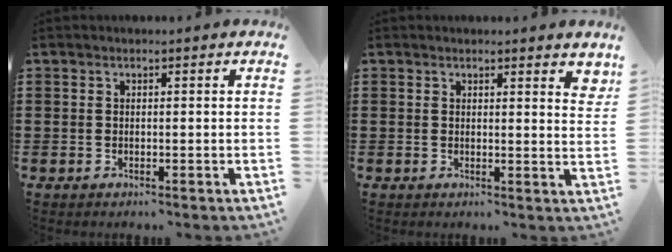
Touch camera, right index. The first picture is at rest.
{"total": 1.5, "force": [1.4, 0.1, 0.6], "torque": [0.000, -0.006, 0.023]}